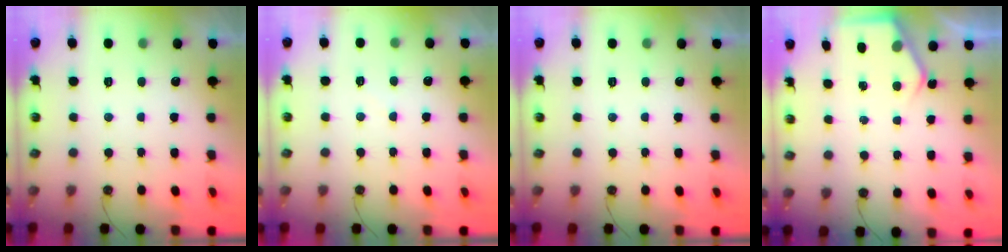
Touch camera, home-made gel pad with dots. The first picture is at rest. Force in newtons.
{"total": 3.9, "press": 3.9, "slide": 0.5}
{"total": 0.0}
{"total": 3.7, "press": 3.6, "slide": 0.5}